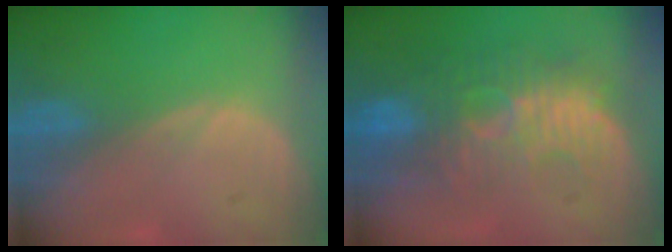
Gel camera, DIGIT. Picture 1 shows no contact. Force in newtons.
{"total": 10.4, "press": 9.5, "slide": 4.3}